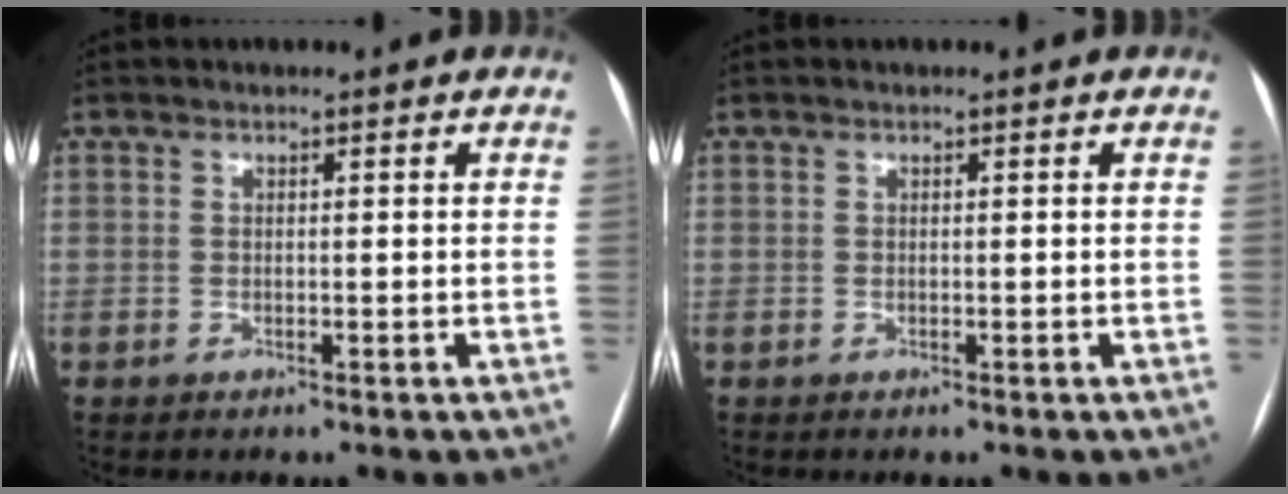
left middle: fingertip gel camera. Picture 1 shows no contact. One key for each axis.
{"total": 0.0}